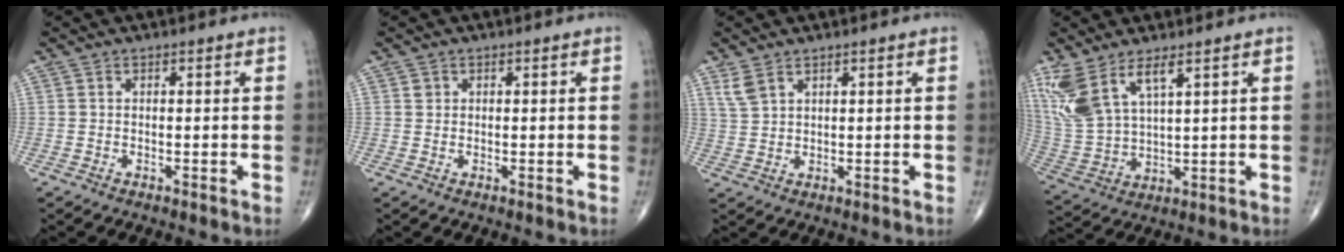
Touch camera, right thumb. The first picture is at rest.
{"total": 0.9, "force": [0.3, 0.8, 0.2], "torque": [0.004, 0.000, 0.004]}
{"total": 3.2, "force": [2.3, 1.5, 1.7], "torque": [-0.036, -0.003, 0.056]}
{"total": 11.9, "force": [7.0, 4.3, 8.7], "torque": [-0.199, -0.026, 0.160]}